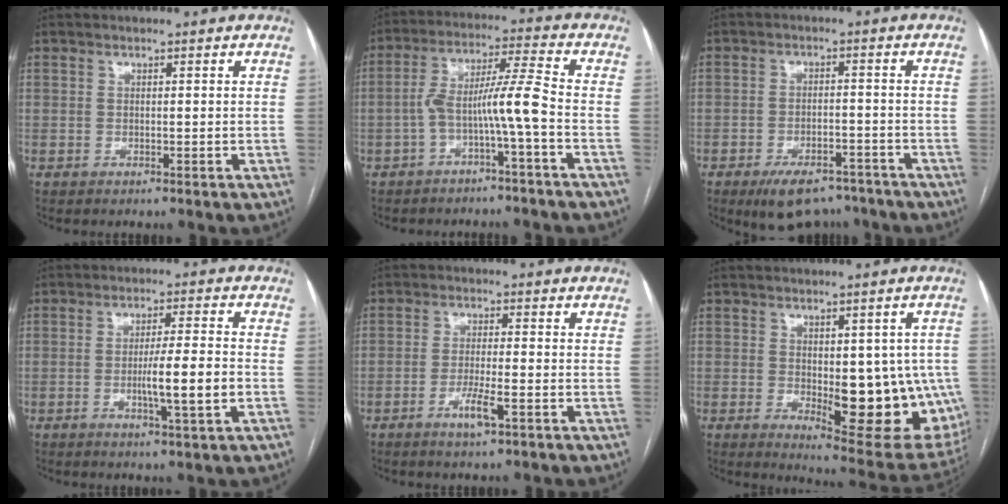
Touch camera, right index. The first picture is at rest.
{"total": 8.1, "force": [-2.6, -0.6, 7.6], "torque": [-0.139, 0.031, -0.045]}
{"total": 9.2, "force": [-7.2, 3.9, 4.2], "torque": [-0.061, 0.002, -0.111]}
{"total": 7.3, "force": [-1.8, -0.1, 7.1], "torque": [-0.117, -0.004, -0.031]}
{"total": 4.2, "force": [-2.1, 0.3, 3.7], "torque": [-0.072, -0.005, -0.038]}
{"total": 15.7, "force": [-2.0, 6.0, 14.4], "torque": [-0.144, -0.002, -0.004]}